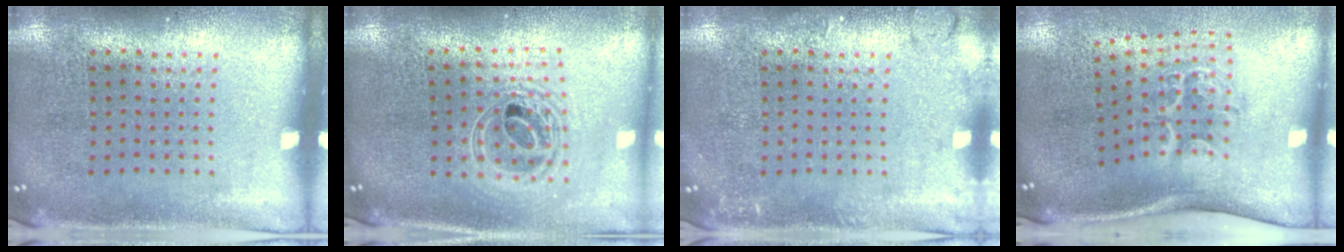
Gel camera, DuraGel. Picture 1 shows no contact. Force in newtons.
{"total": 2.1, "press": 1.6, "slide": 1.3}
{"total": 1.7, "press": 1.7, "slide": 0.3}
{"total": 2.2, "press": 1.3, "slide": 1.8}